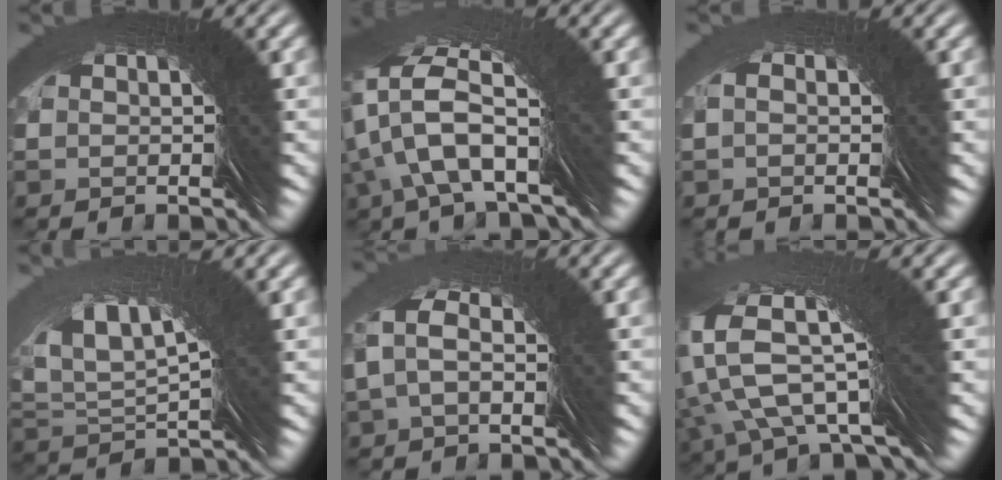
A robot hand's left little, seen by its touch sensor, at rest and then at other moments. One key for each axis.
{"total": 4.8, "fx": 3.9, "fy": -2.7, "fz": 0.2, "tx": 0.012, "ty": 0.060, "tz": 0.041}
{"total": 0.7, "fx": 0.6, "fy": -0.3, "fz": 0.0, "tx": 0.006, "ty": 0.014, "tz": 0.006}
{"total": 3.8, "fx": 2.7, "fy": -2.3, "fz": 1.5, "tx": -0.024, "ty": 0.026, "tz": 0.044}
{"total": 1.6, "fx": 1.6, "fy": 0.0, "fz": 0.1, "tx": -0.015, "ty": 0.027, "tz": 0.018}
{"total": 5.1, "fx": 3.3, "fy": -2.0, "fz": 3.3, "tx": -0.049, "ty": 0.055, "tz": 0.037}